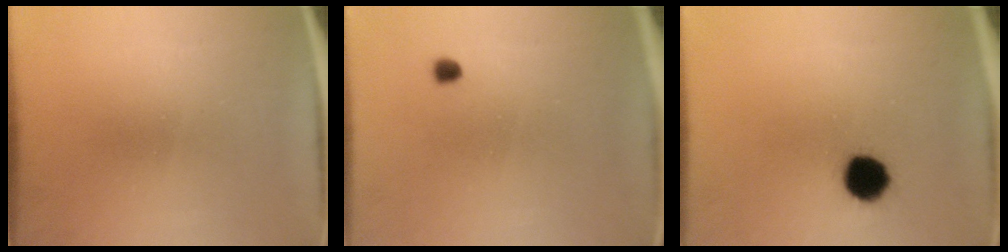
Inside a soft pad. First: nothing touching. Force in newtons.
{"total": 1.0}
{"total": 7.2}